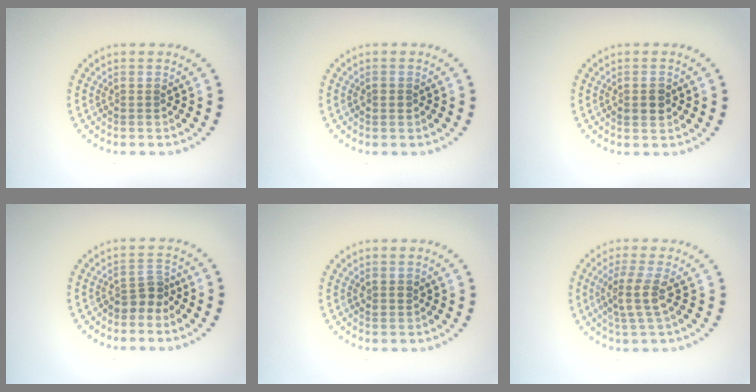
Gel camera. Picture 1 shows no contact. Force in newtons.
{"total": 0.9, "press": 0.9, "slide": 0.1}
{"total": 1.7, "press": 1.7, "slide": 0.1}
{"total": 2.2, "press": 1.7, "slide": 1.4}
{"total": 1.0, "press": 1.0, "slide": 0.4}
{"total": 3.0, "press": 2.3, "slide": 1.8}